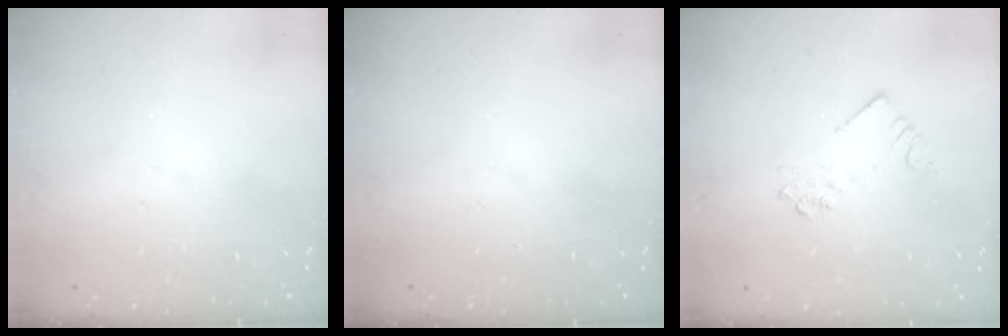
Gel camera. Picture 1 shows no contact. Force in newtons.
{"total": 0.0}
{"total": 3.2, "press": 3.2, "slide": 0.2}